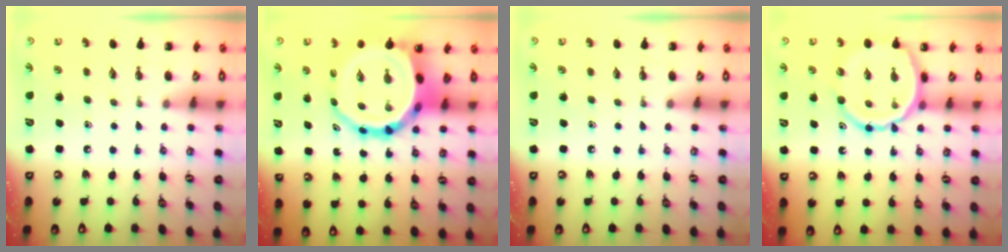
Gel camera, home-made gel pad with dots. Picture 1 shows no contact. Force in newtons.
{"total": 17.3, "press": 16.7, "slide": 4.8}
{"total": 0.0}
{"total": 12.2, "press": 11.7, "slide": 3.1}